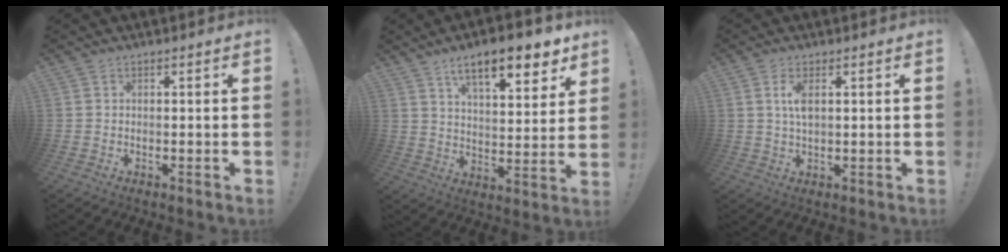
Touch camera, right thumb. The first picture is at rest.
{"total": 14.1, "force": [9.3, 4.2, 9.7], "torque": [-0.146, -0.056, 0.150]}
{"total": 9.0, "force": [1.3, 5.6, 6.9], "torque": [-0.126, 0.006, 0.024]}